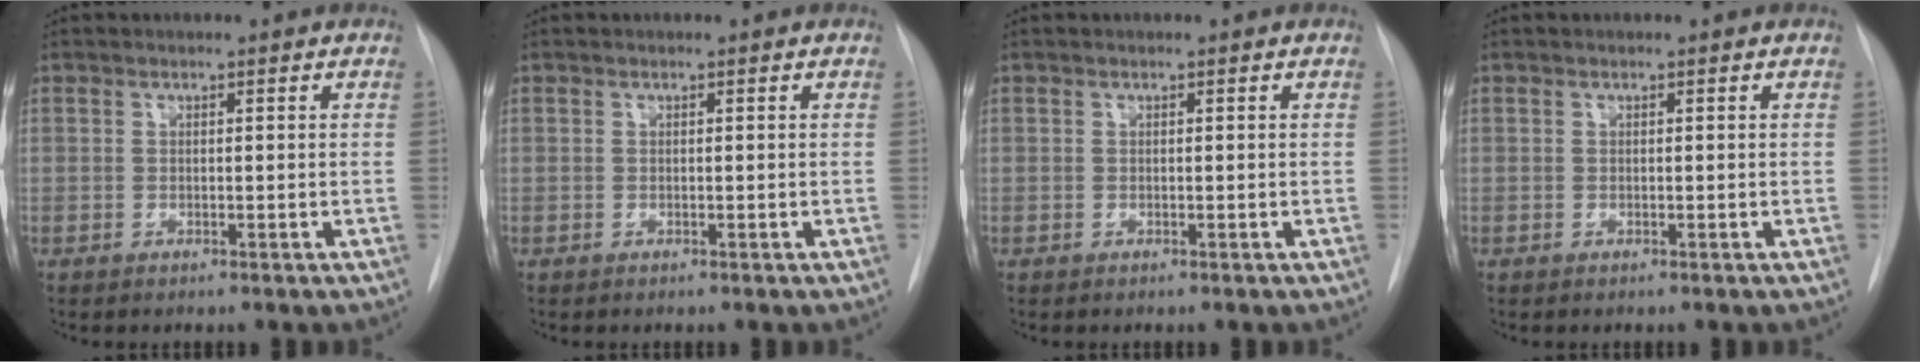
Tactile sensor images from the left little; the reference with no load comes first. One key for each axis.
{"total": 0.0}
{"total": 0.0}
{"total": 0.0}